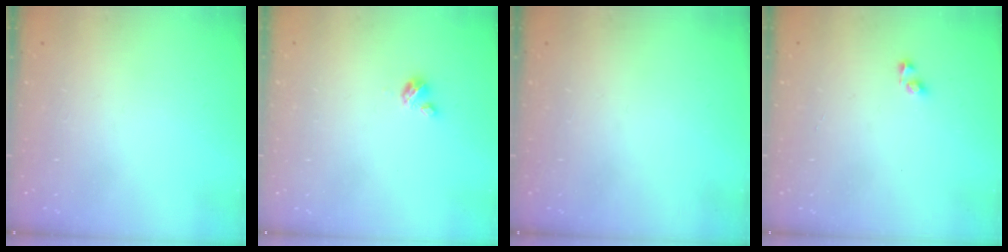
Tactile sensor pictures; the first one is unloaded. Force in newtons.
{"total": 2.7, "press": 2.7, "slide": 0.3}
{"total": 0.0}
{"total": 3.1, "press": 3.1, "slide": 0.2}